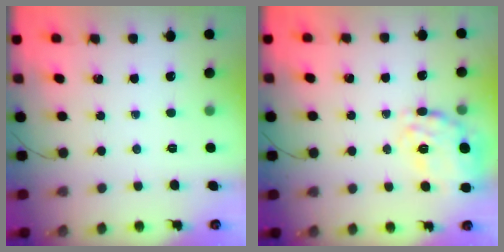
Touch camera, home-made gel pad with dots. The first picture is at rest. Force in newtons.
{"total": 22.5, "press": 22.3, "slide": 2.8}